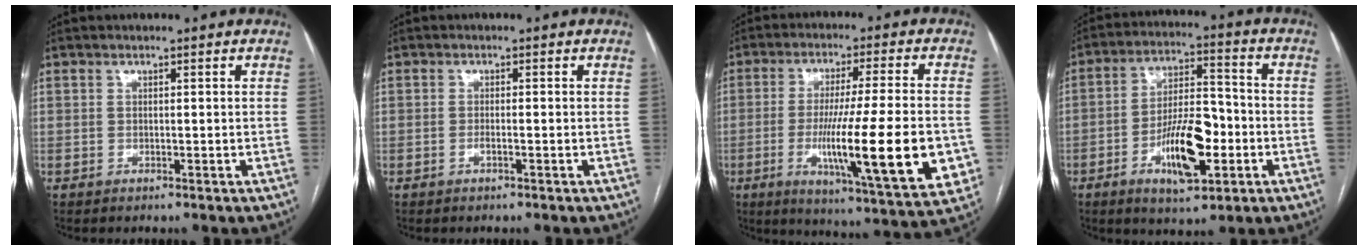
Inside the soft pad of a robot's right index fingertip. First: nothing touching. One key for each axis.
{"total": 0.9, "fx": -0.4, "fy": 0.1, "fz": 0.9, "tx": -0.017, "ty": 0.001, "tz": -0.007}
{"total": 20.6, "fx": -4.5, "fy": 1.3, "fz": 20.1, "tx": -0.281, "ty": -0.030, "tz": -0.063}
{"total": 12.3, "fx": -4.1, "fy": 4.0, "fz": 10.9, "tx": -0.196, "ty": 0.006, "tz": -0.067}